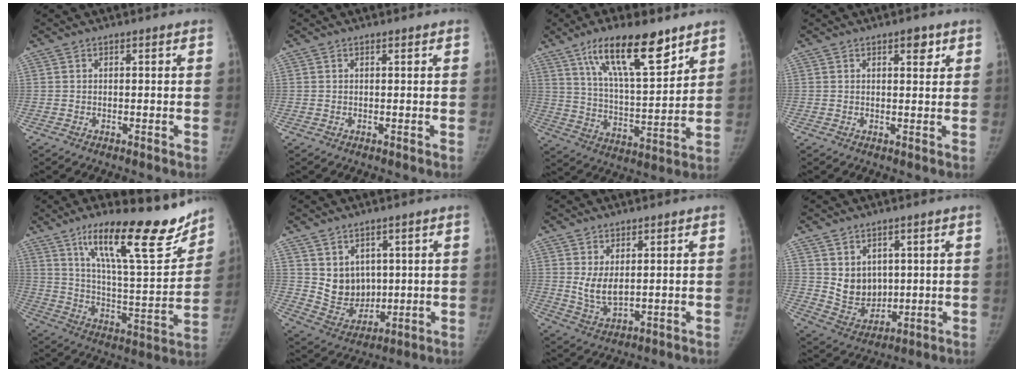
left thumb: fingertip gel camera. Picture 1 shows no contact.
{"total": 0.0}
{"total": 17.4, "force": [10.9, 5.3, 12.4], "torque": [-0.182, -0.052, 0.194]}
{"total": 2.9, "force": [1.6, 1.3, 2.0], "torque": [-0.015, -0.007, 0.021]}
{"total": 23.0, "force": [15.9, 5.7, 15.7], "torque": [-0.205, -0.081, 0.259]}
{"total": 8.2, "force": [2.3, 6.9, 3.9], "torque": [-0.031, -0.024, 0.062]}
{"total": 5.1, "force": [1.2, 2.7, 4.1], "torque": [-0.070, -0.016, 0.033]}
{"total": 7.6, "force": [1.9, 6.2, 4.0], "torque": [-0.036, -0.023, 0.056]}